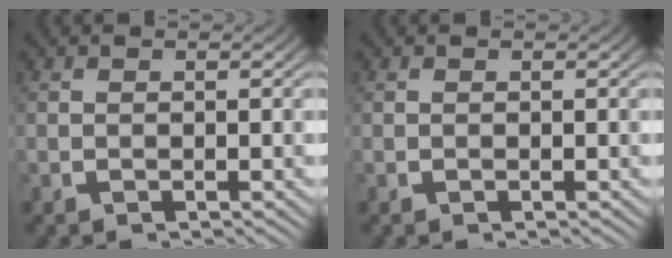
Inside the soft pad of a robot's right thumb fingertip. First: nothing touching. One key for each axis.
{"total": 0.0}